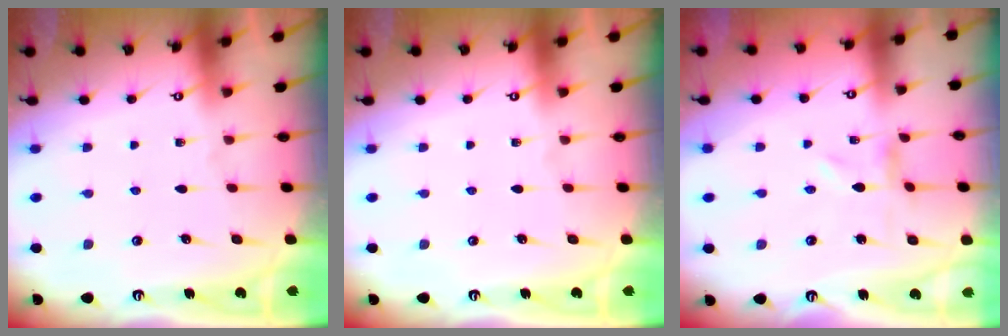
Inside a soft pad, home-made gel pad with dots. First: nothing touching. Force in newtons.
{"total": 0.0}
{"total": 0.0}